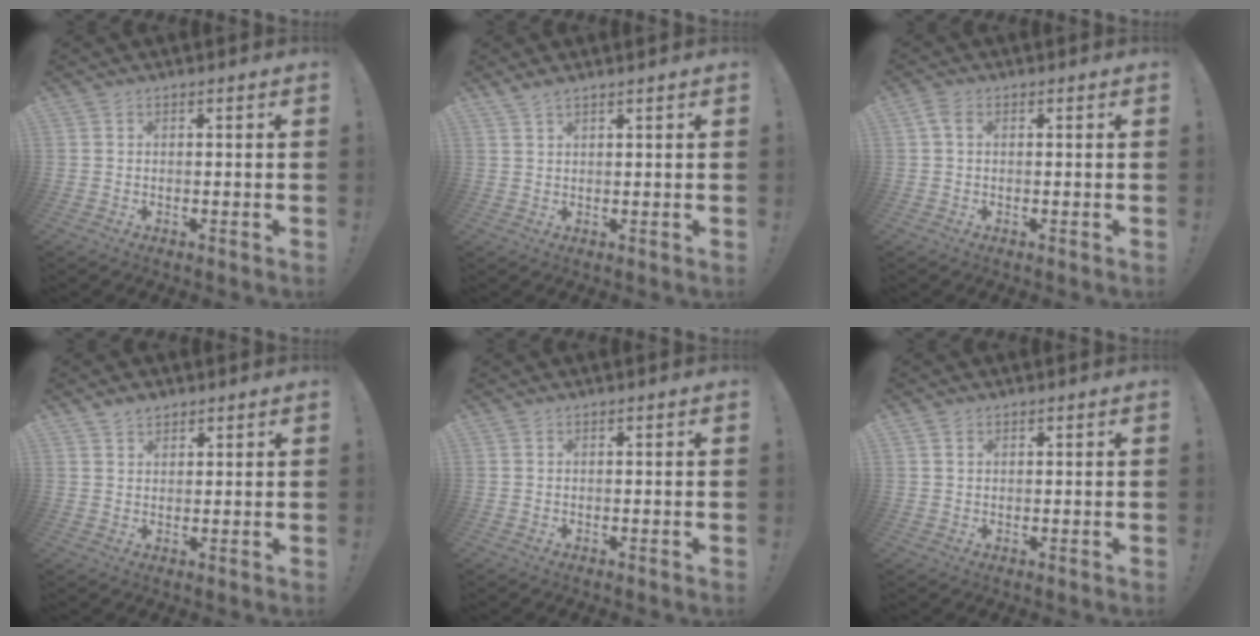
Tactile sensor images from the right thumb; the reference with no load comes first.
{"total": 2.1, "force": [1.8, 0.0, 1.1], "torque": [-0.030, -0.007, 0.034]}
{"total": 2.6, "force": [0.7, 1.6, 1.8], "torque": [-0.038, 0.006, 0.014]}
{"total": 3.0, "force": [2.4, 1.7, 0.7], "torque": [-0.008, -0.011, 0.043]}
{"total": 0.0}
{"total": 1.4, "force": [0.8, 1.0, 0.4], "torque": [-0.001, -0.002, 0.015]}